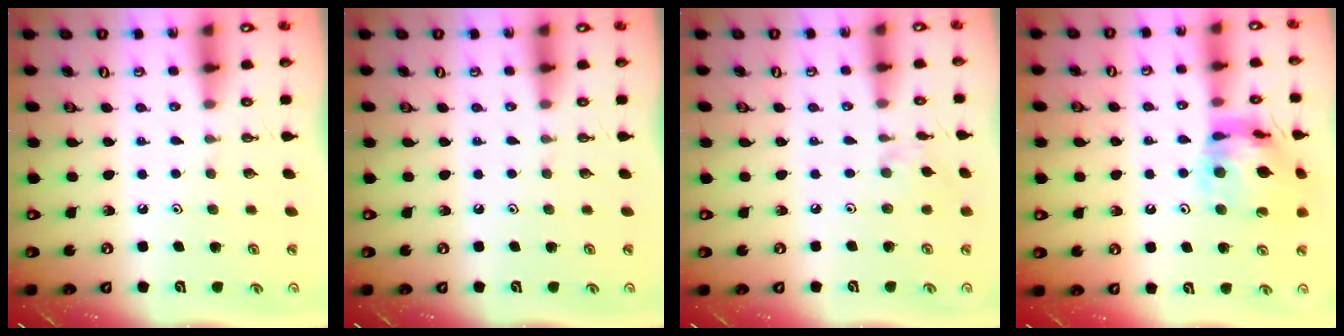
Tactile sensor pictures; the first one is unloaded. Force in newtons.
{"total": 0.0}
{"total": 1.2, "press": 1.1, "slide": 0.4}
{"total": 14.7, "press": 14.6, "slide": 1.8}